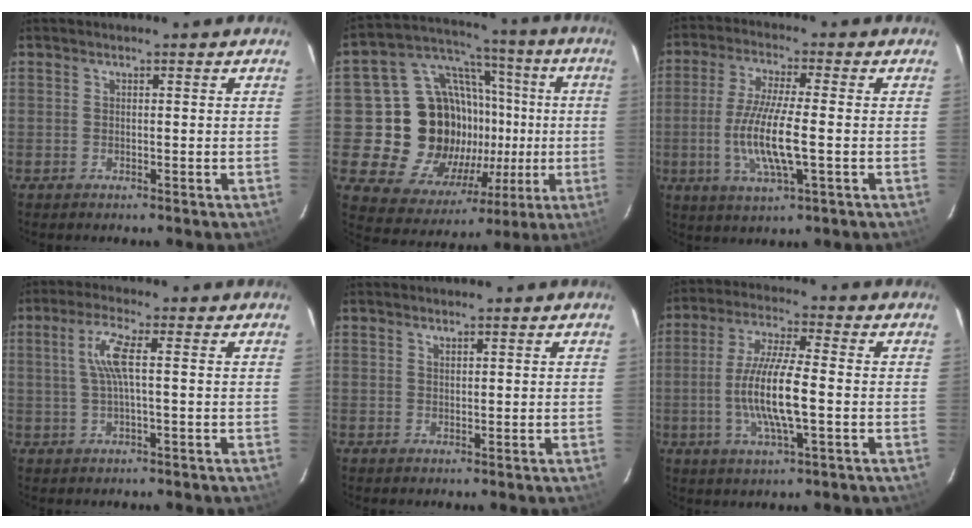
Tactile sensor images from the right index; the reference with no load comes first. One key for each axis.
{"total": 21.5, "fx": -2.0, "fy": 17.5, "fz": 12.3, "tx": -0.235, "ty": 0.039, "tz": -0.009}
{"total": 11.1, "fx": -2.0, "fy": 1.8, "fz": 10.8, "tx": -0.216, "ty": -0.010, "tz": -0.041}
{"total": 5.3, "fx": 0.6, "fy": 0.4, "fz": 5.3, "tx": -0.107, "ty": 0.004, "tz": 0.015}
{"total": 0.7, "fx": 0.6, "fy": 0.2, "fz": 0.2, "tx": -0.004, "ty": 0.001, "tz": 0.012}
{"total": 11.6, "fx": -1.9, "fy": 1.8, "fz": 11.3, "tx": -0.224, "ty": -0.004, "tz": -0.039}